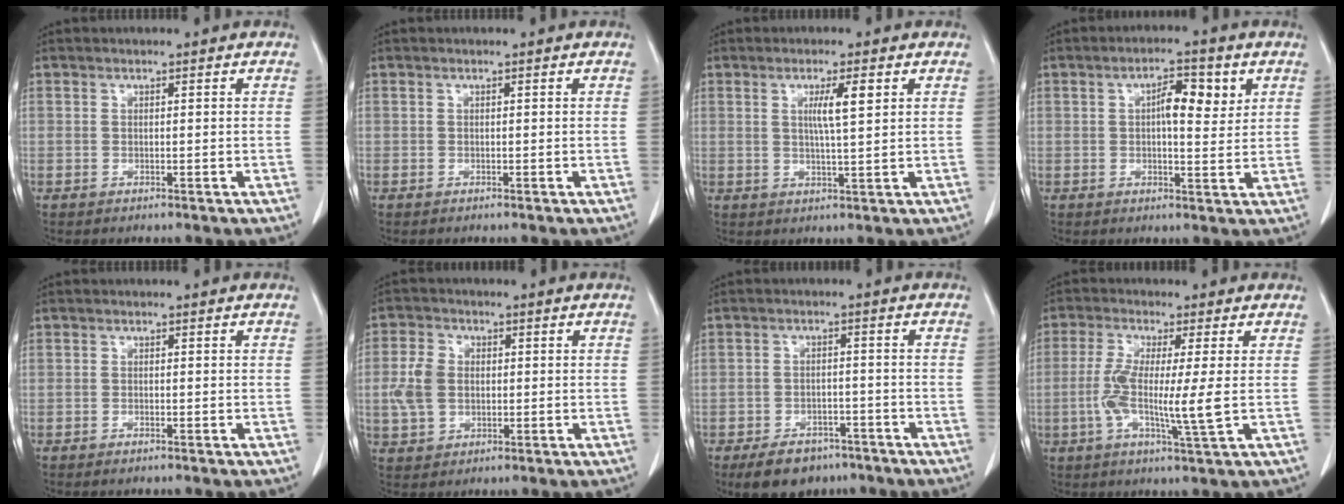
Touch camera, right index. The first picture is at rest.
{"total": 0.0}
{"total": 4.3, "force": [1.4, 0.0, 4.1], "torque": [-0.071, -0.002, 0.024]}
{"total": 5.9, "force": [1.9, 2.1, 5.2], "torque": [-0.085, 0.009, 0.028]}
{"total": 0.6, "force": [-0.4, 0.0, 0.3], "torque": [-0.006, -0.001, -0.003]}
{"total": 6.1, "force": [0.0, 4.6, 4.0], "torque": [-0.104, 0.014, 0.004]}
{"total": 7.7, "force": [-5.5, 4.4, 3.0], "torque": [-0.050, 0.003, -0.081]}
{"total": 8.4, "force": [-0.8, -0.1, 8.3], "torque": [-0.169, -0.013, -0.021]}